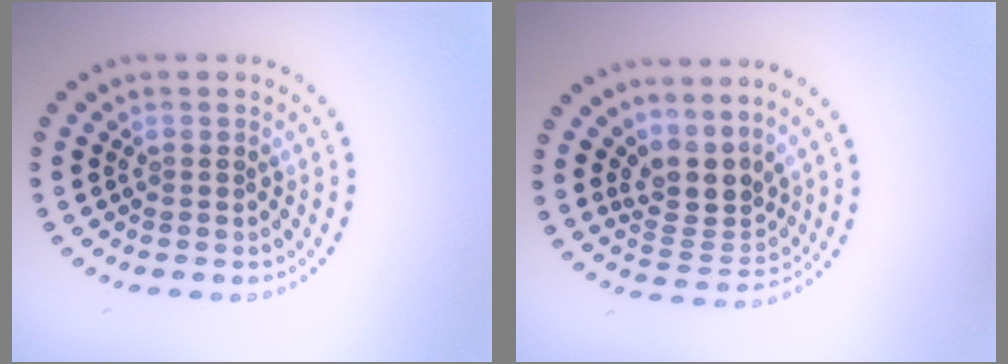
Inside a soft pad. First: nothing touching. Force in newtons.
{"total": 3.5, "press": 2.4, "slide": 2.5}